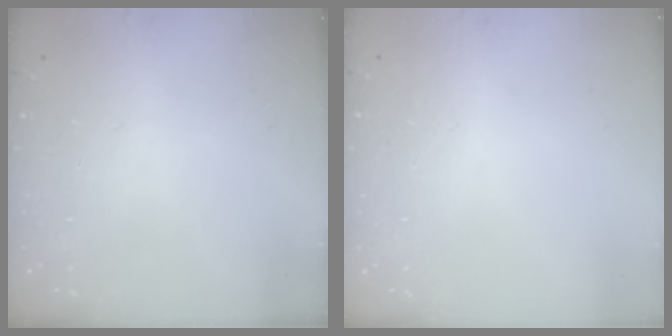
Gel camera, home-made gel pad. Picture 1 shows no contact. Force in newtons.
{"total": 0.0}